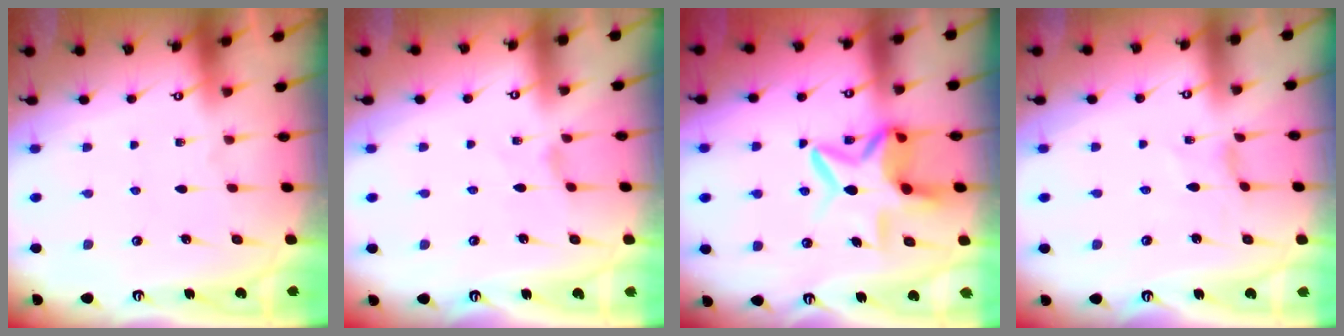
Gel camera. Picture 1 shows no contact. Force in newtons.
{"total": 0.0}
{"total": 10.9, "press": 10.8, "slide": 1.5}
{"total": 1.1, "press": 1.1, "slide": 0.3}